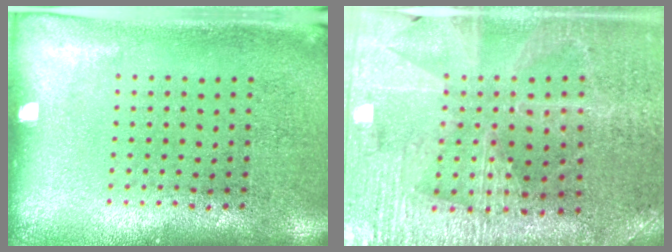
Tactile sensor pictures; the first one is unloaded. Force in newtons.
{"total": 3.0, "press": 2.9, "slide": 0.4}